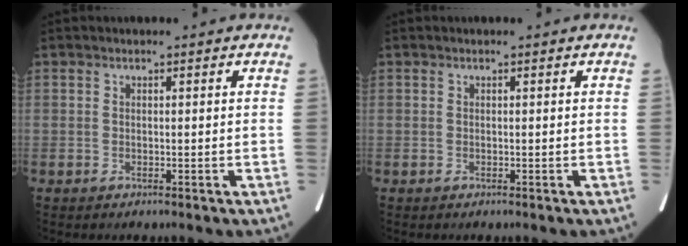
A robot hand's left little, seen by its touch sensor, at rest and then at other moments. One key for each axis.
{"total": 0.0}